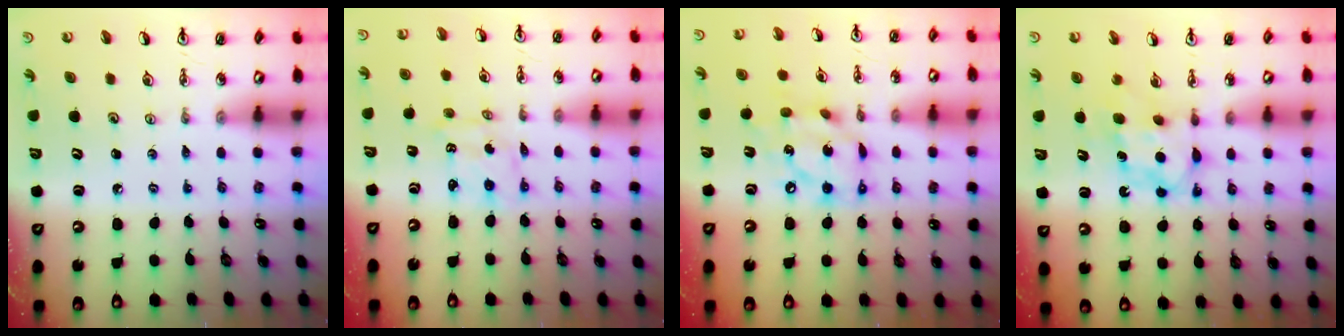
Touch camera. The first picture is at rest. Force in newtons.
{"total": 1.2, "press": 1.2, "slide": 0.1}
{"total": 13.7, "press": 13.6, "slide": 1.5}
{"total": 7.0, "press": 7.0, "slide": 0.5}